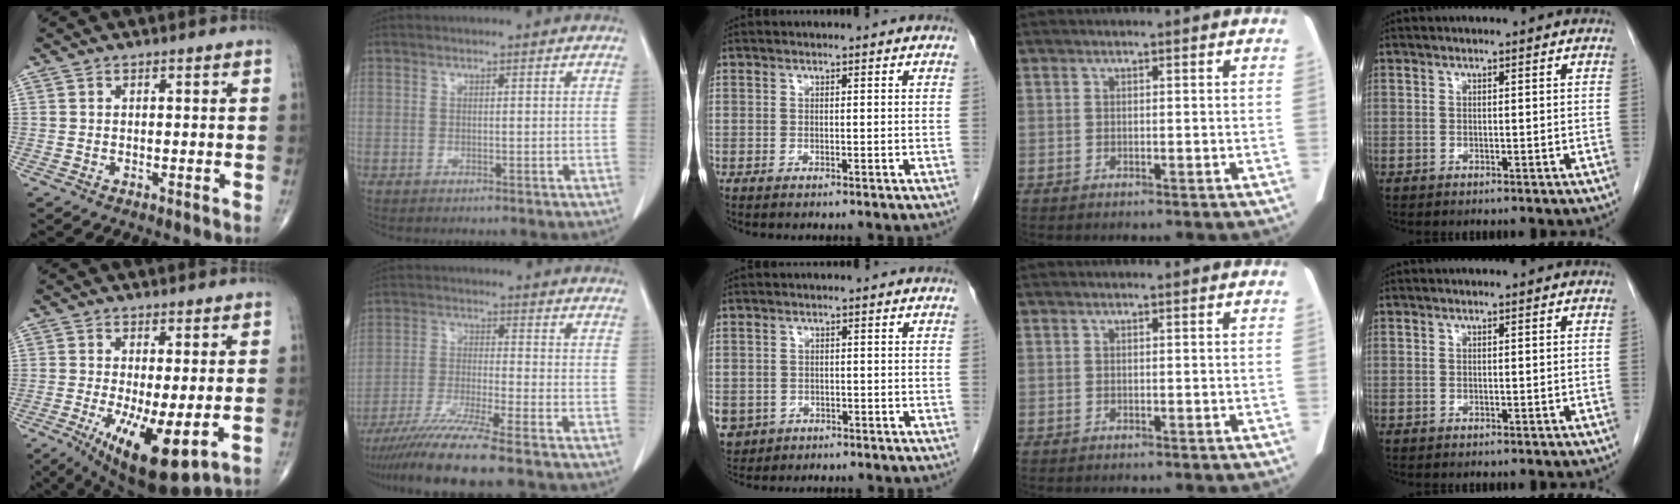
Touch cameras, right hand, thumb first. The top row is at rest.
{"thumb": {"total": 12.5, "force": [-3.3, 3.7, 11.5], "torque": [-0.199, -0.028, -0.042]}, "index": {"total": 10.2, "force": [-8.3, -1.5, 5.8], "torque": [-0.096, -0.034, -0.143]}, "middle": {"total": 6.5, "force": [-2.8, 5.5, 1.8], "torque": [-0.050, -0.002, -0.040]}}